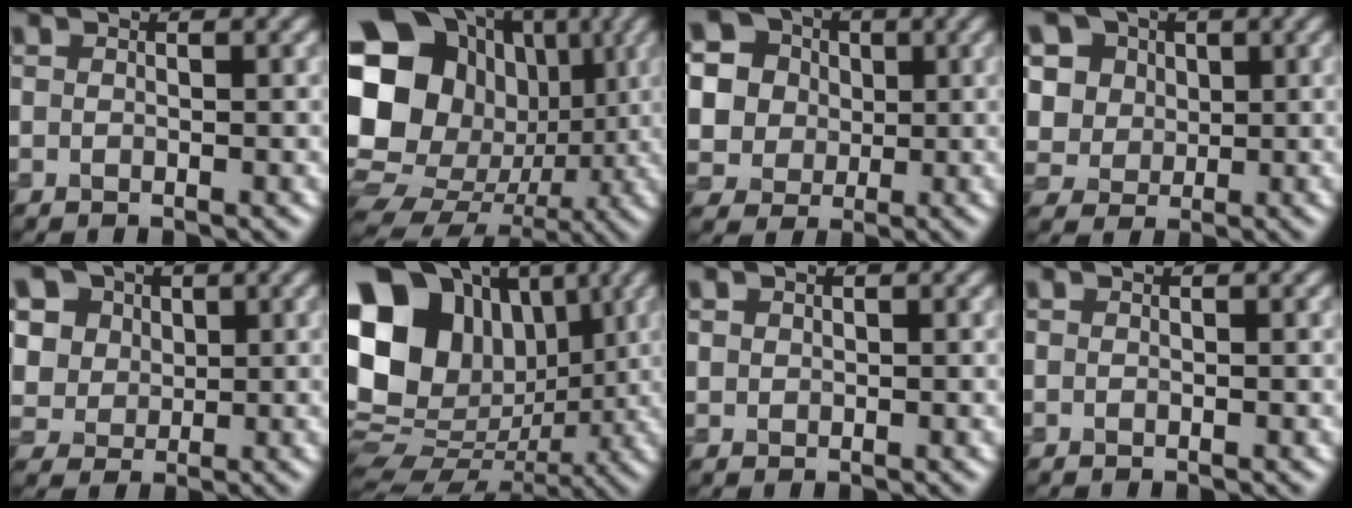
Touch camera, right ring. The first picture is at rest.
{"total": 22.2, "force": [2.4, 19.6, 10.1], "torque": [-0.221, 0.028, 0.018]}
{"total": 9.7, "force": [2.5, 8.7, 3.5], "torque": [-0.101, 0.025, 0.038]}
{"total": 8.7, "force": [3.7, 7.0, 3.6], "torque": [-0.081, 0.014, 0.049]}
{"total": 9.5, "force": [4.4, 7.4, 3.9], "torque": [-0.101, 0.017, 0.065]}
{"total": 20.0, "force": [4.7, 15.6, 11.5], "torque": [-0.240, 0.037, 0.077]}
{"total": 0.8, "force": [0.3, 0.7, 0.1], "torque": [-0.001, -0.004, 0.010]}
{"total": 0.0}